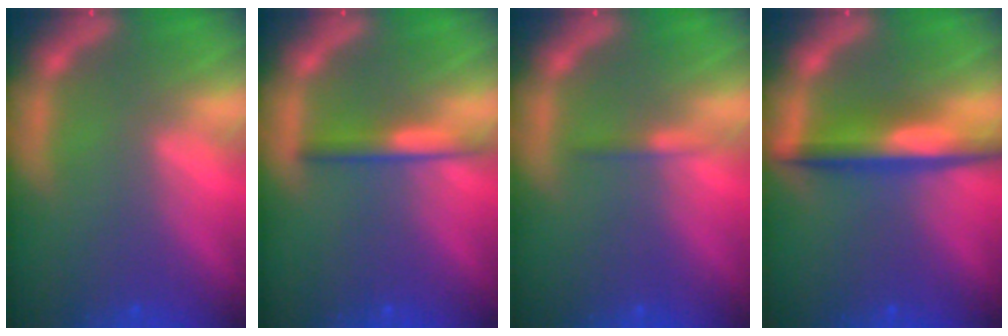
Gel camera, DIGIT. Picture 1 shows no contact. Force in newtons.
{"total": 2.4}
{"total": 0.9}
{"total": 5.0}